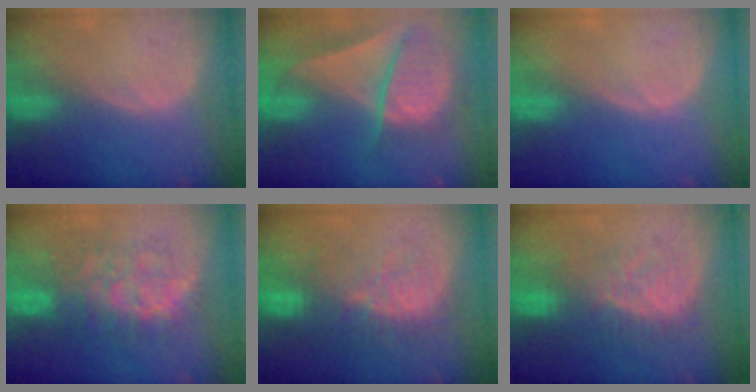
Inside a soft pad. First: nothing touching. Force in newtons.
{"total": 9.4, "press": 8.1, "slide": 4.7}
{"total": 0.0}
{"total": 8.9, "press": 8.9, "slide": 0.5}
{"total": 9.6, "press": 9.2, "slide": 2.8}
{"total": 8.4, "press": 8.2, "slide": 1.9}